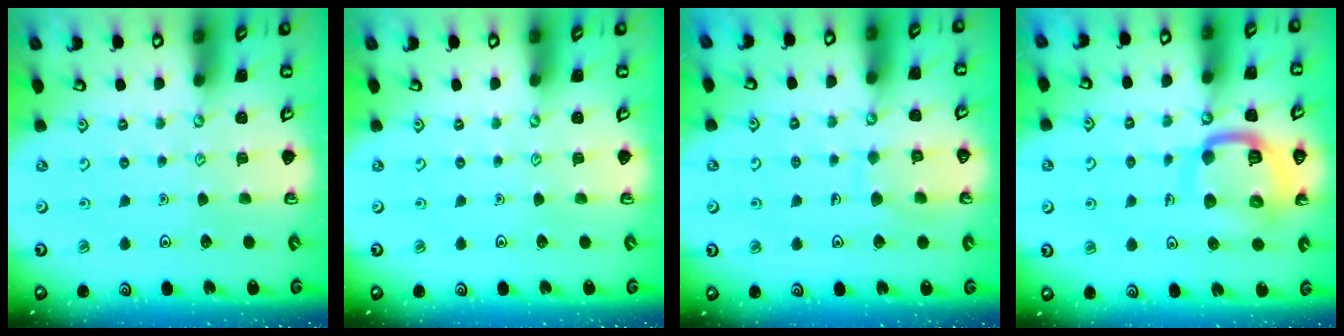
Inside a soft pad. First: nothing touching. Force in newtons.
{"total": 0.0}
{"total": 7.8, "press": 7.7, "slide": 0.6}
{"total": 15.0, "press": 14.9, "slide": 1.5}